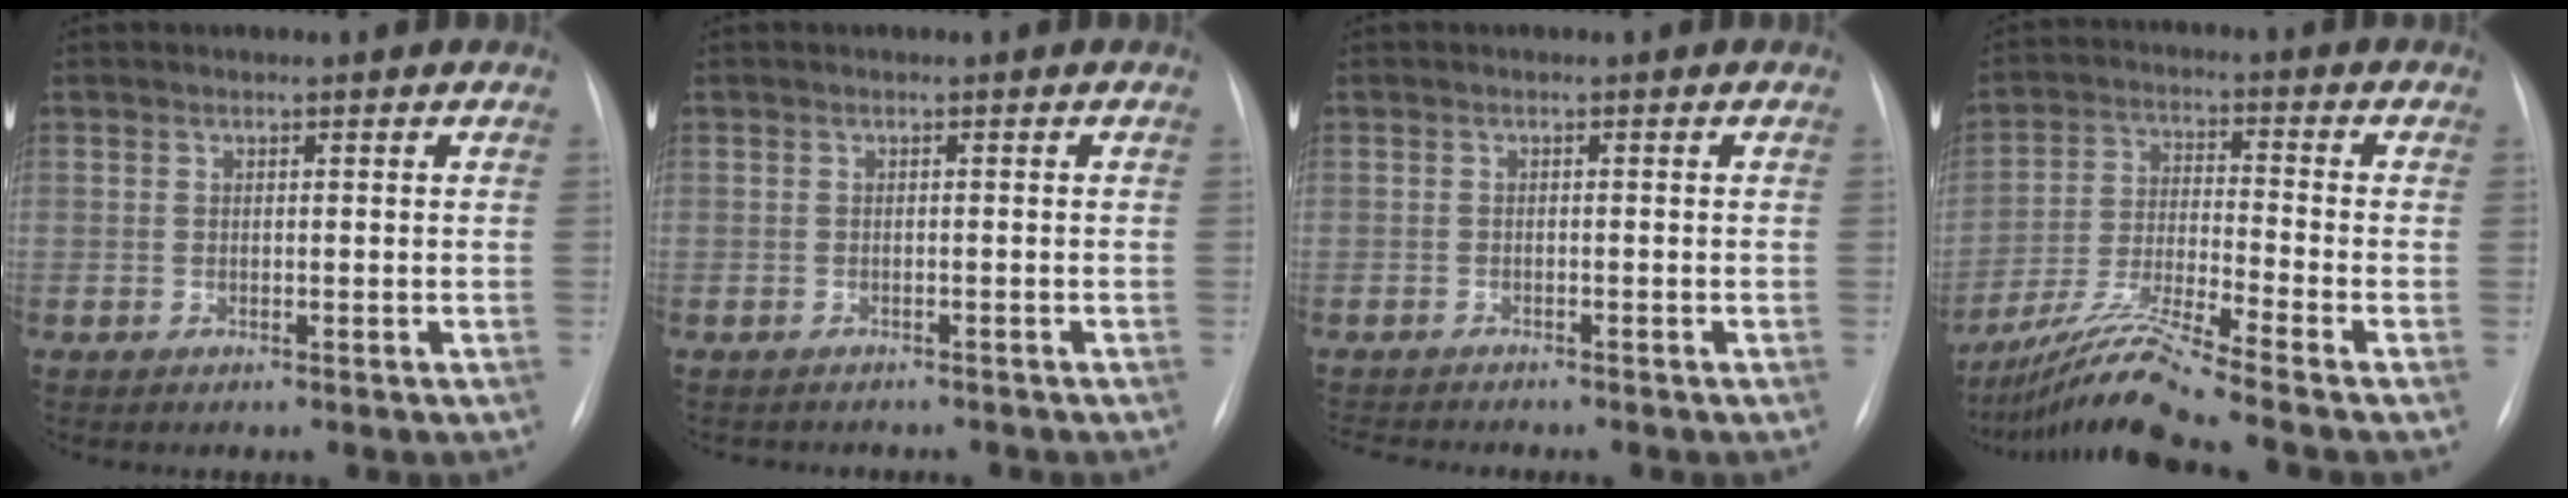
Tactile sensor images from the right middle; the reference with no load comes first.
{"total": 3.9, "force": [-3.5, 1.2, 1.0], "torque": [-0.009, -0.001, -0.040]}
{"total": 4.4, "force": [-4.2, 0.3, 1.4], "torque": [-0.015, -0.007, -0.063]}
{"total": 11.8, "force": [-9.9, -2.4, 5.8], "torque": [-0.120, -0.019, -0.184]}